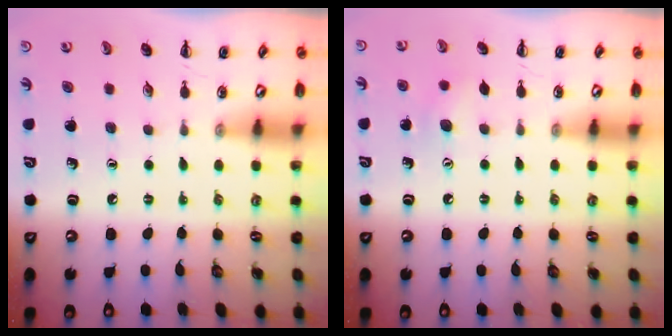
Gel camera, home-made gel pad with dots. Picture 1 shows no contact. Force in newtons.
{"total": 7.7, "press": 7.5, "slide": 1.6}